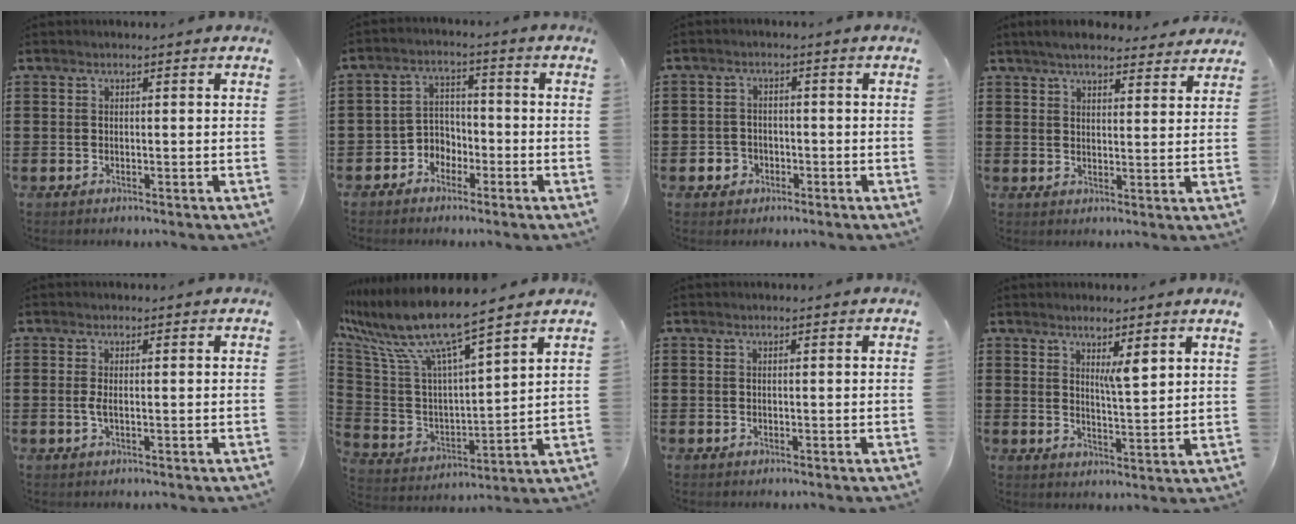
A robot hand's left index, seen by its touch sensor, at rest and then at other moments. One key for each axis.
{"total": 3.8, "fx": -2.7, "fy": 2.6, "fz": 0.7, "tx": -0.024, "ty": 0.008, "tz": -0.059}
{"total": 2.5, "fx": -1.5, "fy": 2.0, "fz": 0.3, "tx": -0.013, "ty": 0.005, "tz": -0.035}
{"total": 4.7, "fx": 4.3, "fy": 0.9, "fz": 1.6, "tx": -0.043, "ty": -0.006, "tz": 0.080}
{"total": 1.4, "fx": -0.2, "fy": 0.2, "fz": 1.3, "tx": -0.041, "ty": -0.007, "tz": -0.009}
{"total": 10.2, "fx": 8.3, "fy": 0.6, "fz": 5.9, "tx": -0.156, "ty": -0.062, "tz": 0.138}
{"total": 0.0}
{"total": 4.4, "fx": 3.2, "fy": -0.1, "fz": 3.0, "tx": -0.051, "ty": -0.019, "tz": 0.049}